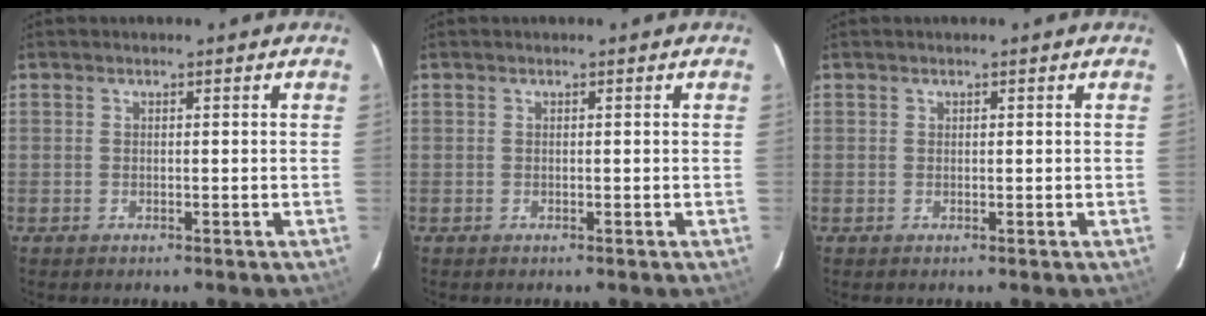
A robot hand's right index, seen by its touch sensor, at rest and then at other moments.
{"total": 0.0}
{"total": 0.0}